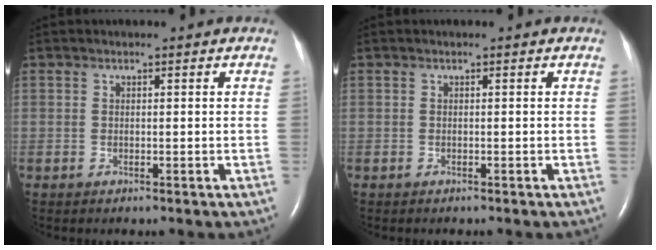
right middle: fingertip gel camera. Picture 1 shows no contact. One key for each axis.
{"total": 0.0}